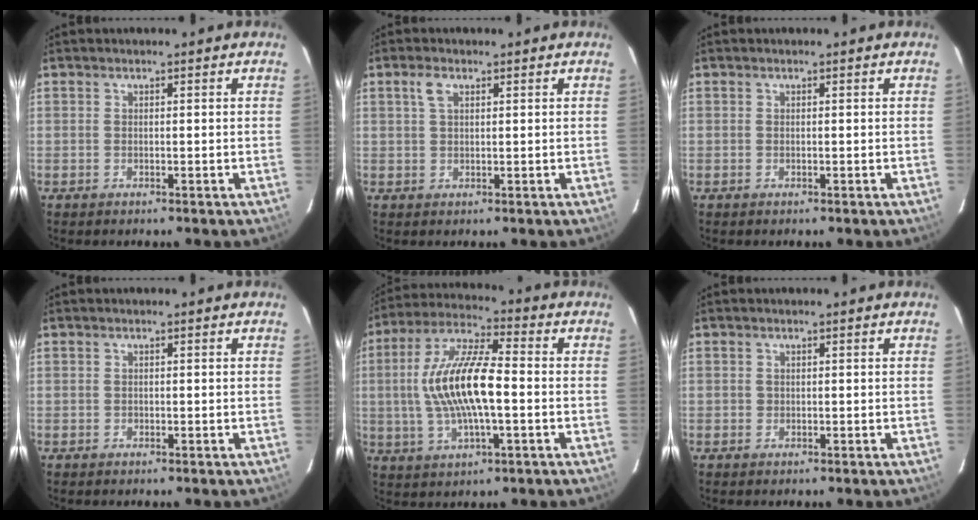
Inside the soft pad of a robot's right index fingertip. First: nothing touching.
{"total": 2.4, "force": [1.2, 1.2, 1.7], "torque": [-0.036, 0.006, 0.022]}
{"total": 0.0}
{"total": 0.0}
{"total": 14.8, "force": [-0.8, 4.4, 14.1], "torque": [-0.281, 0.010, -0.018]}
{"total": 0.6, "force": [0.0, 0.5, 0.0], "torque": [0.002, 0.001, 0.000]}